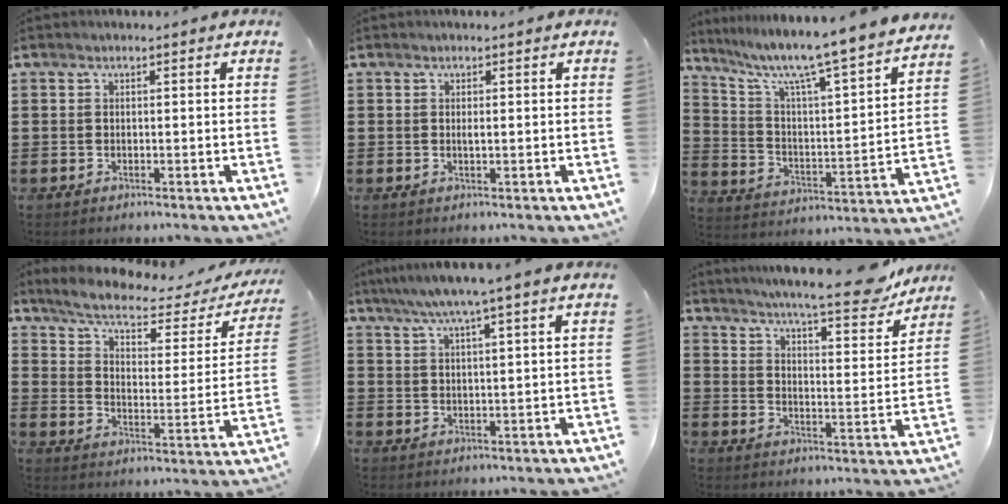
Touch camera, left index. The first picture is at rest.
{"total": 0.8, "force": [0.1, 0.2, 0.7], "torque": [-0.016, -0.003, 0.002]}
{"total": 8.4, "force": [7.1, -0.2, 4.4], "torque": [-0.116, -0.062, 0.110]}
{"total": 5.5, "force": [4.2, 1.1, 3.4], "torque": [-0.086, -0.023, 0.065]}
{"total": 5.4, "force": [4.4, -0.9, 3.1], "torque": [-0.072, -0.014, 0.075]}
{"total": 9.7, "force": [8.6, 0.3, 4.4], "torque": [-0.091, -0.055, 0.145]}